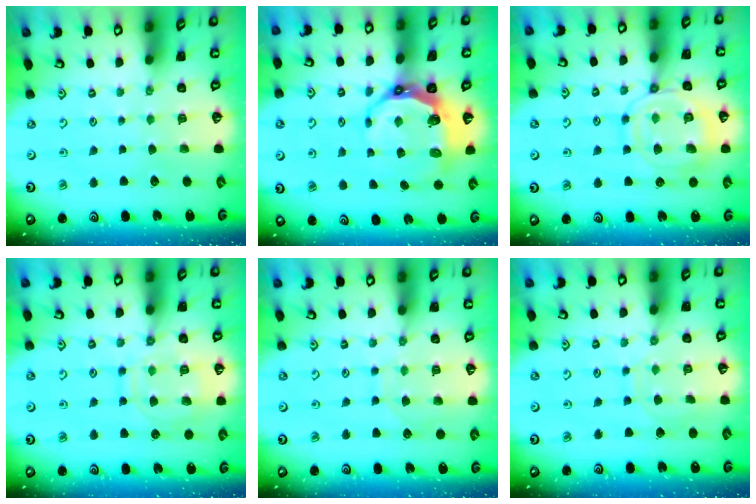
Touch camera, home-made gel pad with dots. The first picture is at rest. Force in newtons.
{"total": 8.2, "press": 7.2, "slide": 3.8}
{"total": 13.3, "press": 13.3, "slide": 1.3}
{"total": 12.8, "press": 12.8, "slide": 1.1}
{"total": 7.9, "press": 7.9, "slide": 0.6}
{"total": 7.5, "press": 7.4, "slide": 0.6}